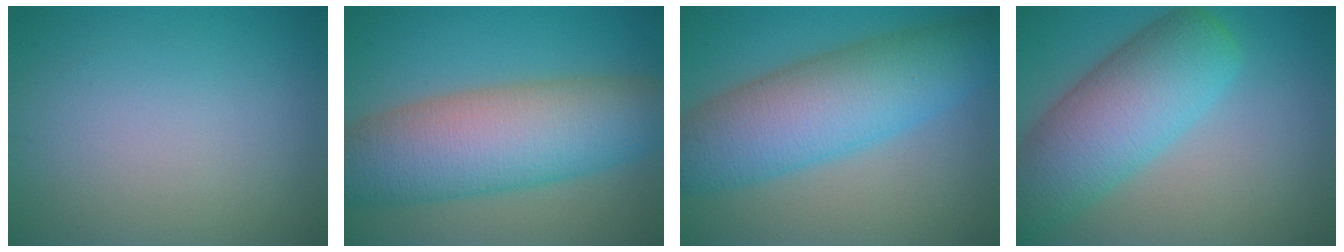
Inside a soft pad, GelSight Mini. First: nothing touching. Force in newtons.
{"total": 11.0, "press": 11.0, "slide": 0.4}
{"total": 9.6, "press": 9.6, "slide": 0.0}
{"total": 8.9, "press": 8.9, "slide": 0.4}